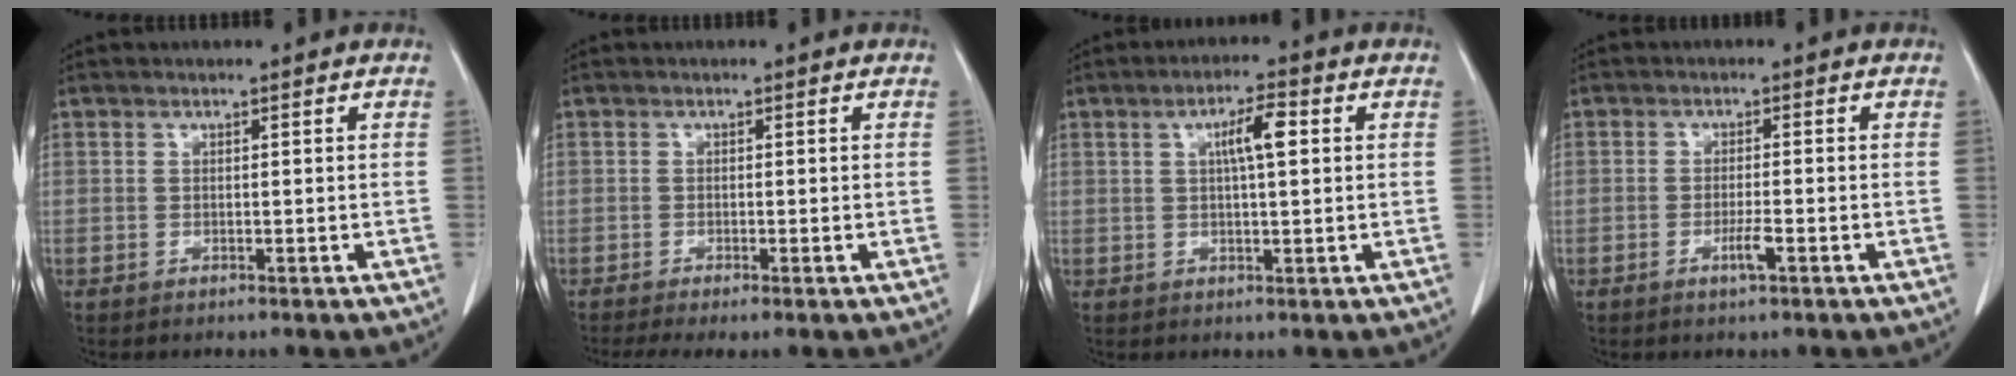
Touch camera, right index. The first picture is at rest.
{"total": 3.2, "force": [-2.2, 0.5, 2.3], "torque": [-0.043, -0.010, -0.038]}
{"total": 5.0, "force": [1.3, 0.8, 4.8], "torque": [-0.084, 0.008, 0.022]}
{"total": 2.6, "force": [-1.2, 0.1, 2.3], "torque": [-0.043, -0.003, -0.021]}